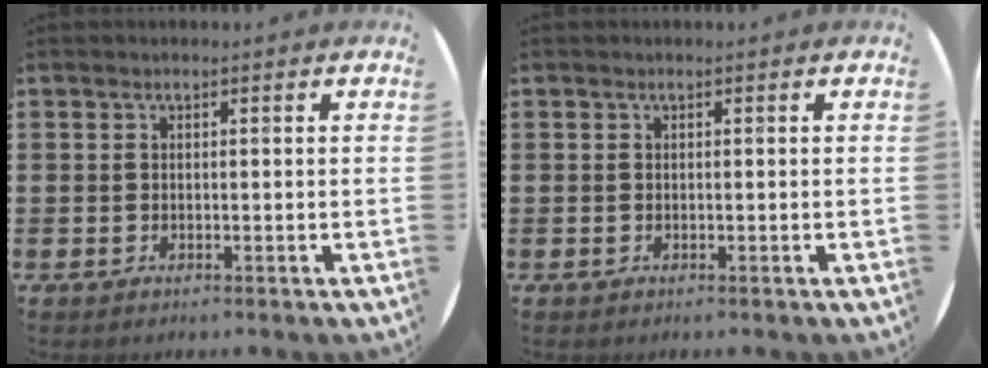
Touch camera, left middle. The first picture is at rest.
{"total": 0.0}